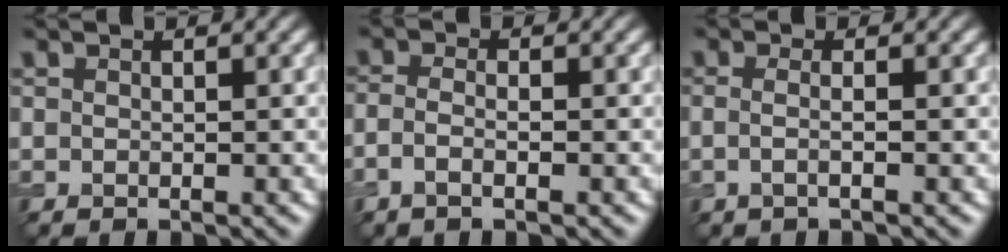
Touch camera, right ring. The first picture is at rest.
{"total": 1.8, "force": [-0.9, 0.6, 1.4], "torque": [-0.031, -0.001, -0.021]}
{"total": 1.8, "force": [-0.1, 0.7, 1.7], "torque": [-0.024, -0.007, -0.016]}